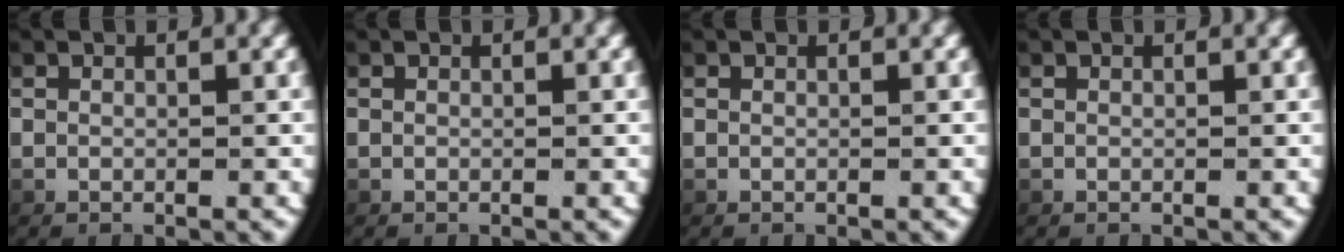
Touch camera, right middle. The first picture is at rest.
{"total": 0.0}
{"total": 0.0}
{"total": 0.0}